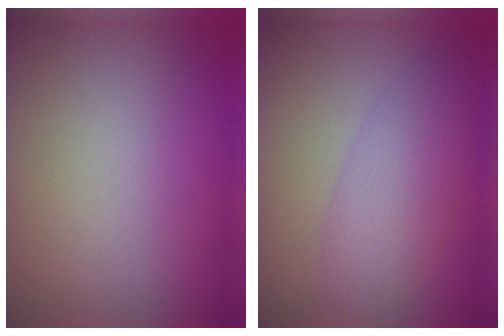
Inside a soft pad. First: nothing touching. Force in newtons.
{"total": 4.7, "press": 4.7, "slide": 0.0}